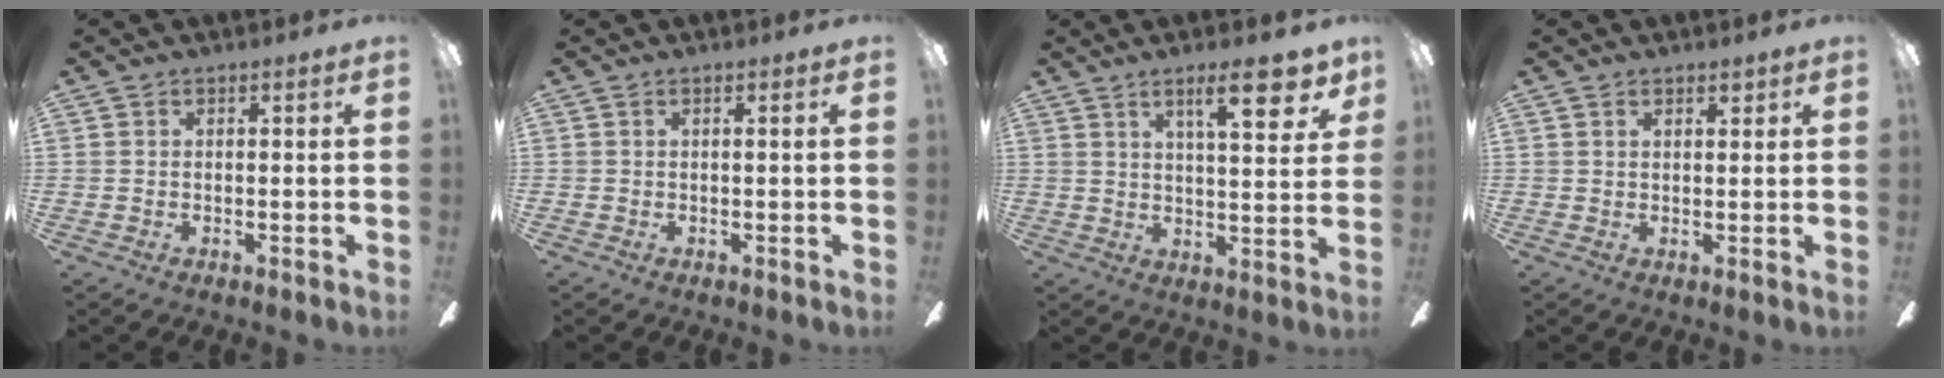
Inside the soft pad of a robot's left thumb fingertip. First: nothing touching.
{"total": 0.7, "force": [-0.1, -0.1, 0.7], "torque": [-0.011, -0.001, -0.001]}
{"total": 11.9, "force": [7.0, 3.7, 8.9], "torque": [-0.112, -0.034, 0.109]}
{"total": 1.7, "force": [1.3, 0.5, 1.0], "torque": [-0.013, -0.003, 0.021]}